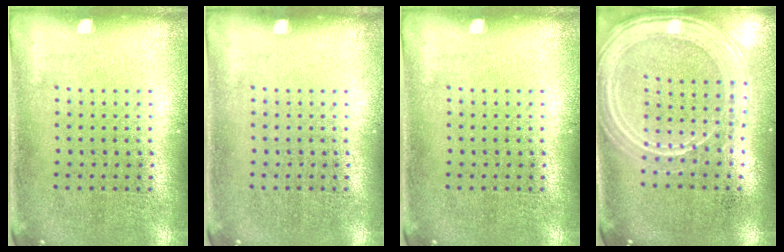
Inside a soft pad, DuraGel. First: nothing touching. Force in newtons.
{"total": 0.0}
{"total": 0.0}
{"total": 1.7, "press": 1.6, "slide": 0.4}